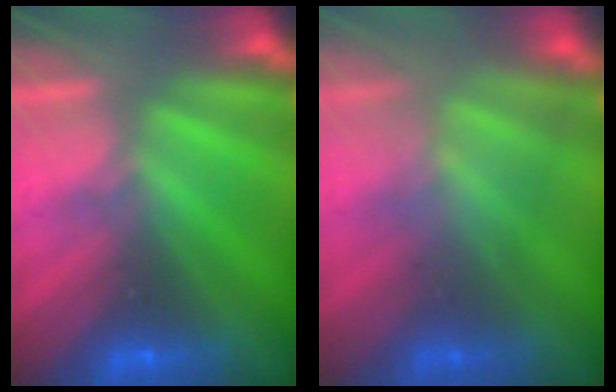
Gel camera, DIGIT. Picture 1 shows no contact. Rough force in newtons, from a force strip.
{"total": 3.5}